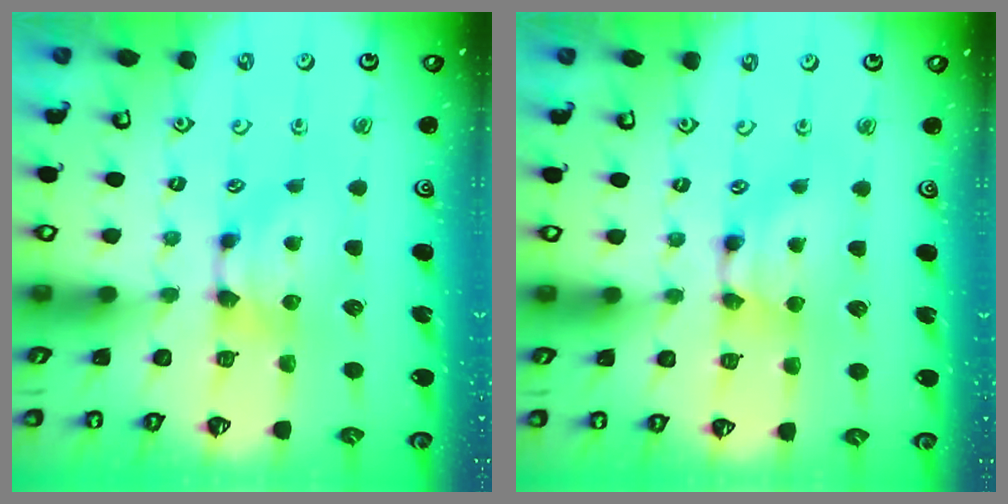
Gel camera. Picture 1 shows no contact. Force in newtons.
{"total": 1.6, "press": 1.6, "slide": 0.2}